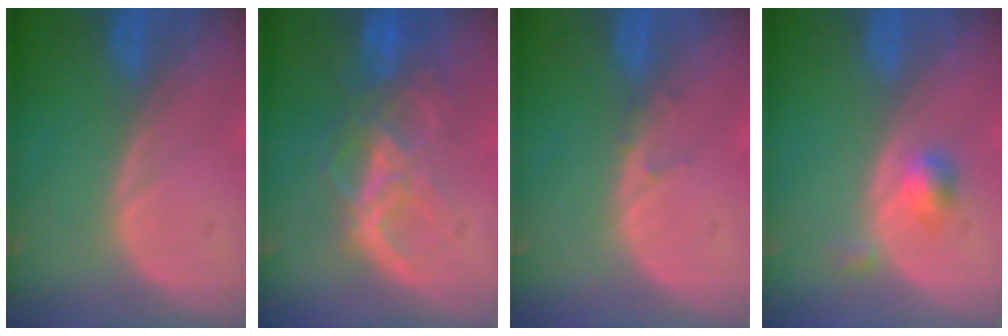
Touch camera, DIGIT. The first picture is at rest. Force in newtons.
{"total": 8.6, "press": 7.5, "slide": 4.2}
{"total": 0.9, "press": 0.6, "slide": 0.6}
{"total": 2.6, "press": 2.4, "slide": 1.1}